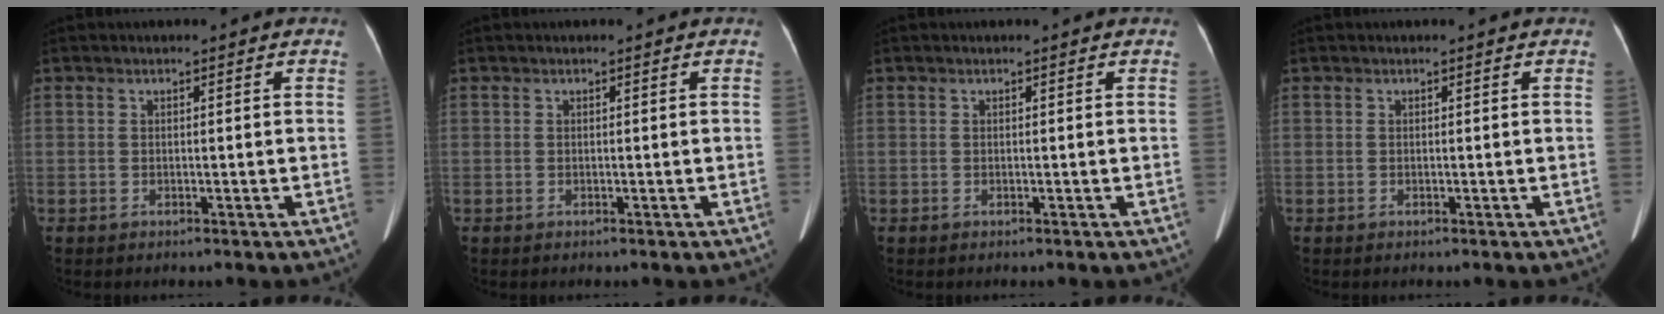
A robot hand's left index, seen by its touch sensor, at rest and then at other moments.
{"total": 0.0}
{"total": 0.0}
{"total": 0.0}